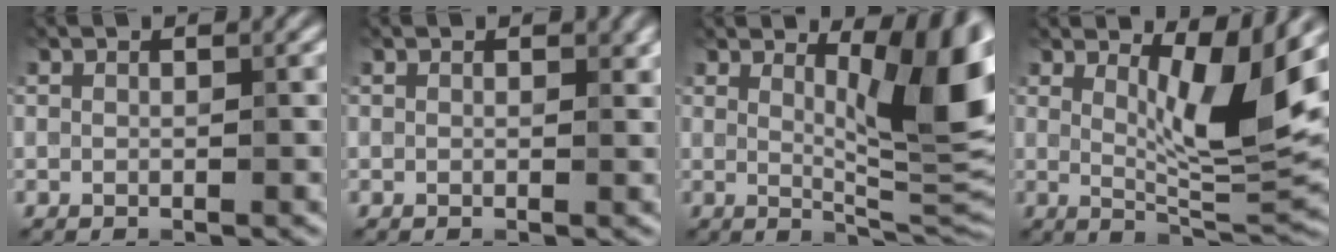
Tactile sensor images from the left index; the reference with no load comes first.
{"total": 0.7, "force": [0.2, 0.4, 0.5], "torque": [-0.003, -0.003, 0.001]}
{"total": 9.7, "force": [3.1, 2.5, 8.8], "torque": [-0.115, -0.012, 0.056]}
{"total": 7.4, "force": [2.7, 1.6, 6.7], "torque": [-0.098, -0.018, 0.047]}